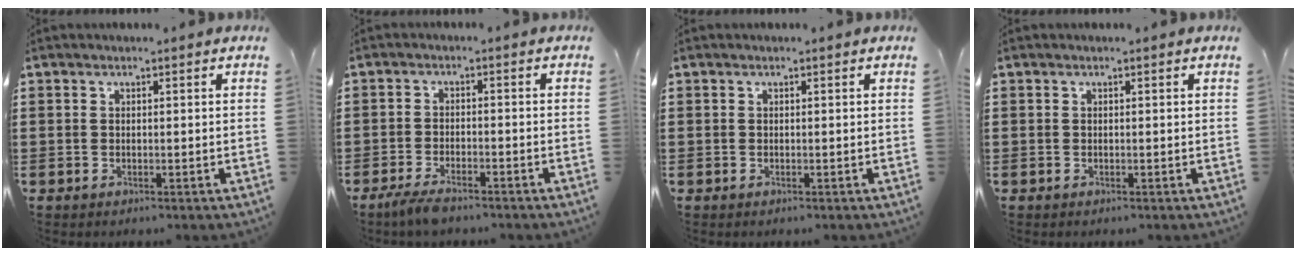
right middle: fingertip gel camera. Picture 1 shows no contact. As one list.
[{"total": 3.2, "force": [-2.7, 0.4, 1.6], "torque": [-0.049, -0.009, -0.057]}, {"total": 0.0}, {"total": 0.0}]